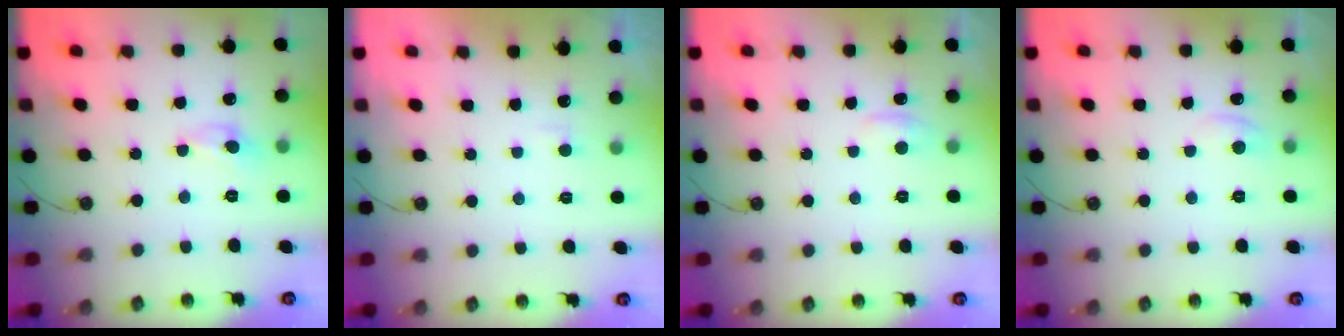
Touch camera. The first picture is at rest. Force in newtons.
{"total": 3.1, "press": 3.1, "slide": 0.2}
{"total": 1.3, "press": 1.0, "slide": 0.7}
{"total": 1.0, "press": 0.8, "slide": 0.5}